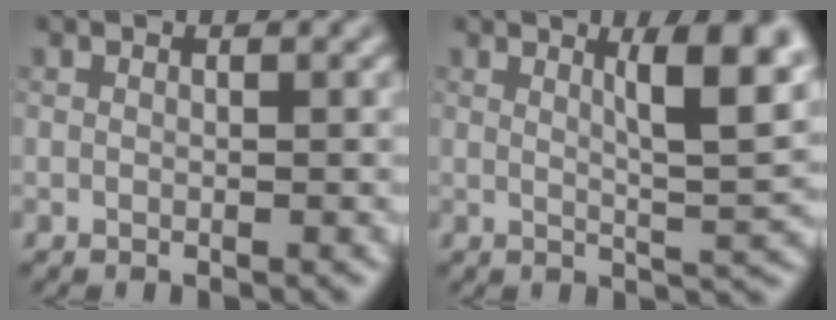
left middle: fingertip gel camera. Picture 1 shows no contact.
{"total": 6.8, "force": [2.5, 1.6, 6.1], "torque": [-0.072, 0.001, 0.039]}